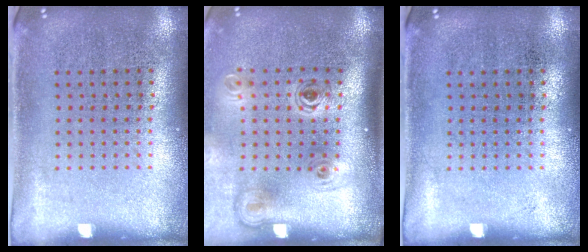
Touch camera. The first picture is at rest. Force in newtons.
{"total": 2.1, "press": 1.4, "slide": 1.6}
{"total": 0.0}